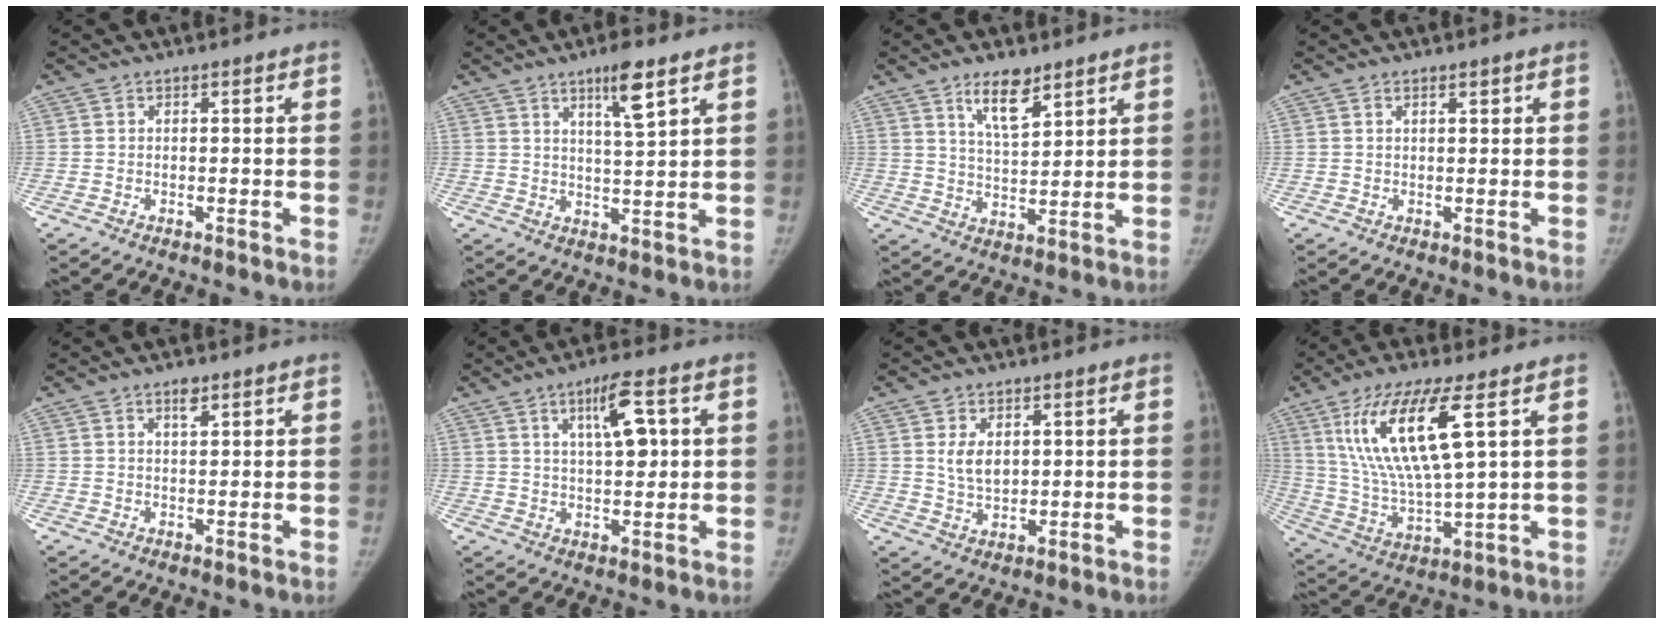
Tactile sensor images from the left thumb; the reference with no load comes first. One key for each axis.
{"total": 6.9, "fx": 4.2, "fy": 0.8, "fz": 5.4, "tx": -0.090, "ty": -0.027, "tz": 0.072}
{"total": 7.8, "fx": 5.2, "fy": 2.8, "fz": 5.0, "tx": -0.071, "ty": -0.038, "tz": 0.094}
{"total": 1.2, "fx": 0.8, "fy": 0.4, "fz": 0.8, "tx": -0.007, "ty": -0.003, "tz": 0.013}
{"total": 2.3, "fx": 1.5, "fy": 0.9, "fz": 1.5, "tx": -0.019, "ty": -0.008, "tz": 0.025}
{"total": 8.3, "fx": 2.9, "fy": 2.7, "fz": 7.3, "tx": -0.111, "ty": -0.005, "tz": 0.049}
{"total": 5.2, "fx": 1.5, "fy": 3.3, "fz": 3.6, "tx": -0.050, "ty": -0.014, "tz": 0.036}
{"total": 17.3, "fx": 6.8, "fy": 4.0, "fz": 15.4, "tx": -0.317, "ty": -0.028, "tz": 0.136}